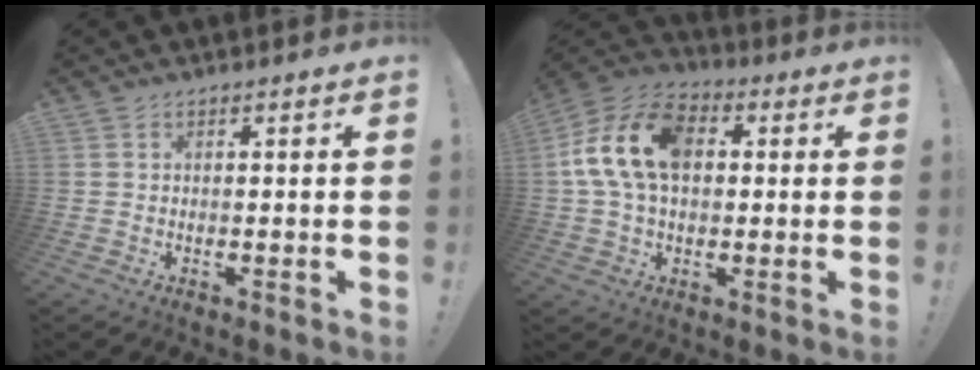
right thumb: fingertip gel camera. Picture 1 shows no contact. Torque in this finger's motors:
{"motor_torque": [1.68, 1.71, 0.66, -0.44, 0.16]}